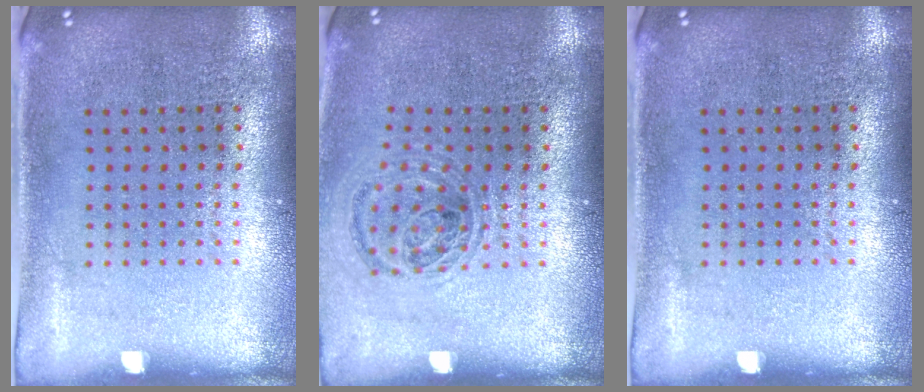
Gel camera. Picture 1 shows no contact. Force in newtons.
{"total": 1.0, "press": 1.0, "slide": 0.1}
{"total": 0.0}